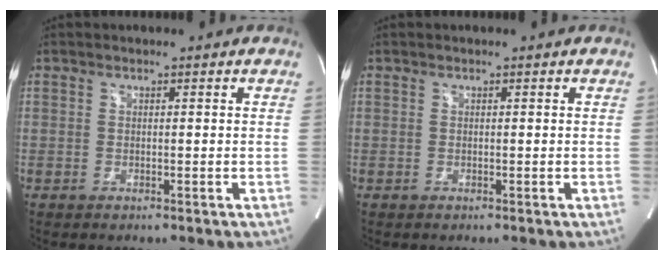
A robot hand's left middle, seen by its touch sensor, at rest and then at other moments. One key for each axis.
{"total": 0.0}